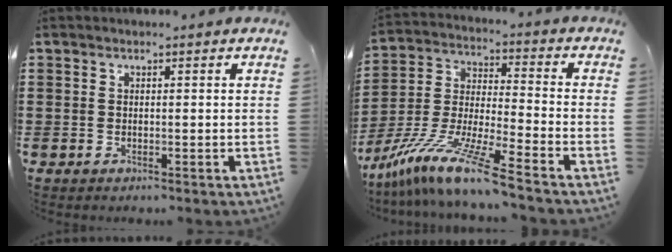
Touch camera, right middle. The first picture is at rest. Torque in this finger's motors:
{"motor_torque": [1.78, -0.36, 0.95, 0.21]}